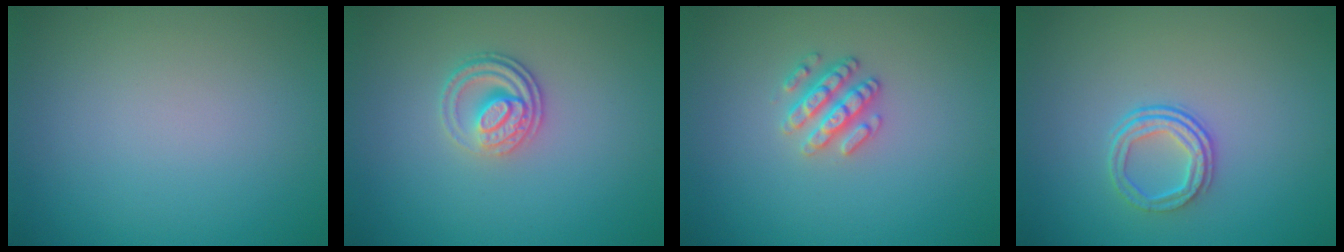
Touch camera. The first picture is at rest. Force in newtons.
{"total": 2.8, "press": 2.5, "slide": 1.4}
{"total": 2.5, "press": 2.4, "slide": 0.6}
{"total": 2.4, "press": 1.7, "slide": 1.7}